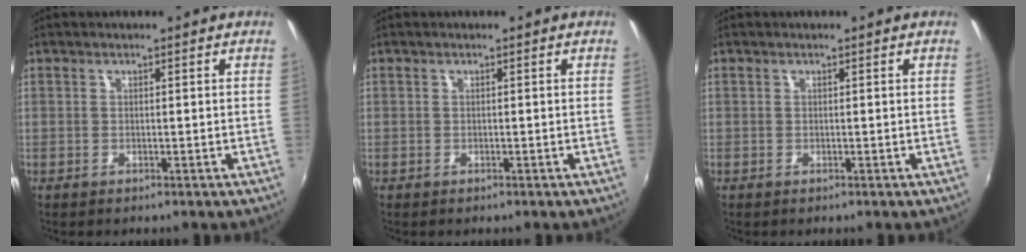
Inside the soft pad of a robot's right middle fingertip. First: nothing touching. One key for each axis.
{"total": 0.0}
{"total": 0.0}